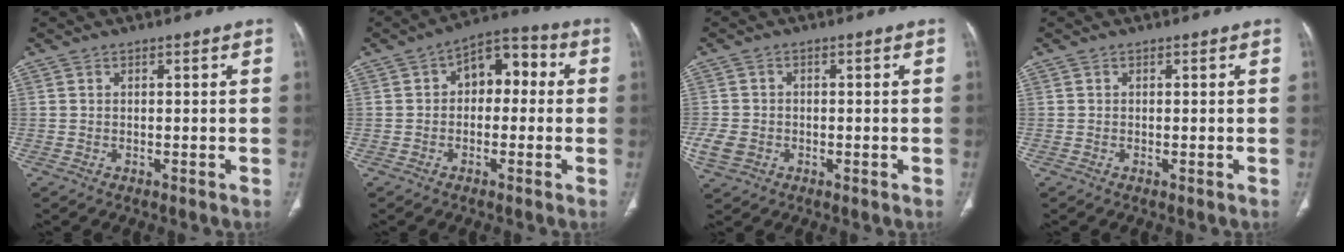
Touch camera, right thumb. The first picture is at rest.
{"total": 8.6, "force": [0.8, 5.6, 6.5], "torque": [-0.056, 0.033, -0.002]}
{"total": 4.8, "force": [-1.3, 4.0, 2.4], "torque": [-0.050, 0.008, -0.019]}
{"total": 0.0}